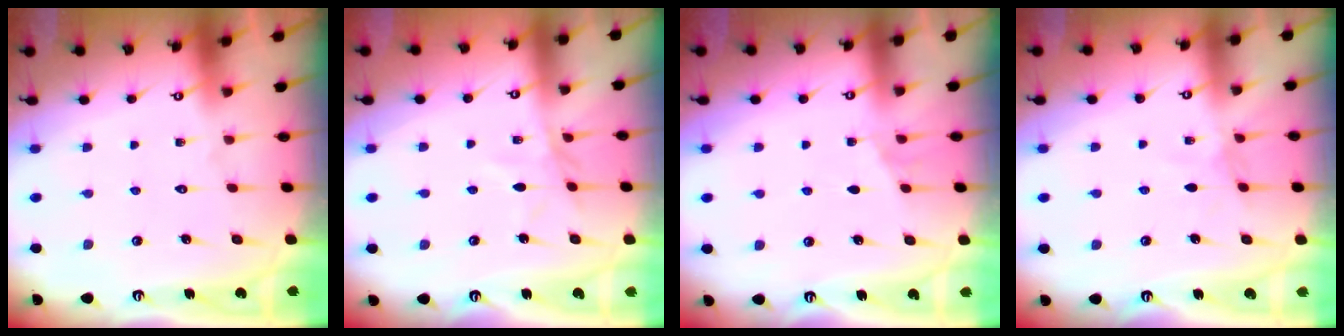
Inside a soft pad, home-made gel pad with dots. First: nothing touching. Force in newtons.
{"total": 5.2, "press": 5.1, "slide": 0.6}
{"total": 4.7, "press": 4.0, "slide": 2.5}
{"total": 3.0, "press": 2.9, "slide": 0.4}